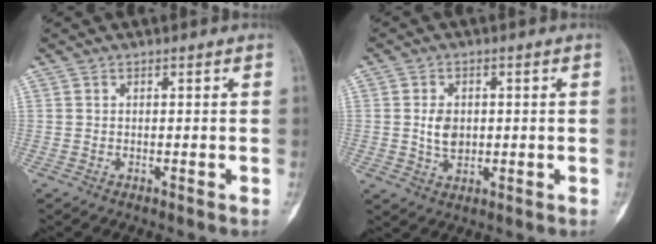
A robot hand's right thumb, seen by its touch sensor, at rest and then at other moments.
{"total": 4.7, "force": [0.2, 3.5, 3.2], "torque": [-0.042, -0.002, 0.008]}